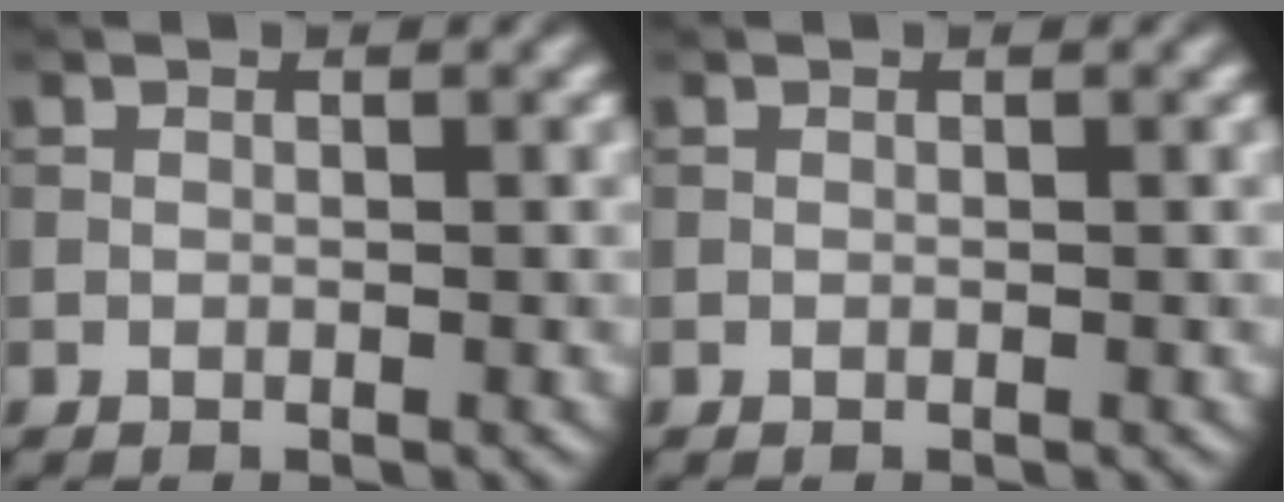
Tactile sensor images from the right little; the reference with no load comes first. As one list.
[{"total": 0.0}]